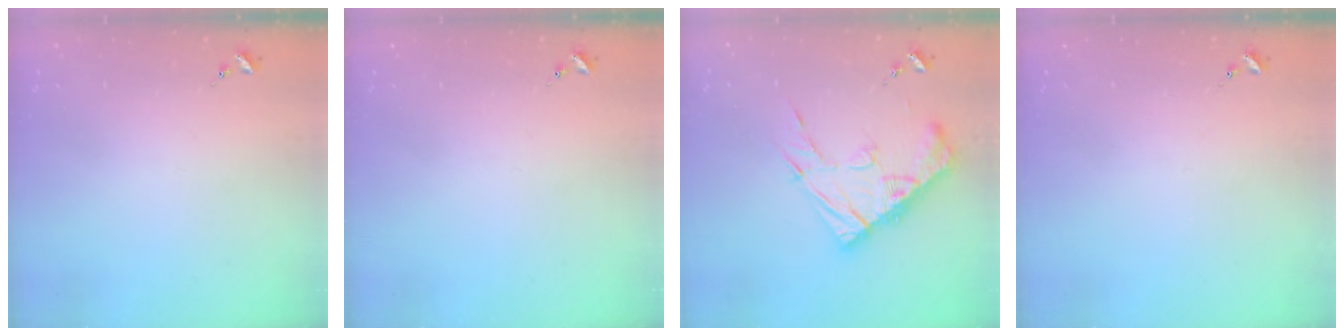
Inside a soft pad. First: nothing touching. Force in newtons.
{"total": 0.0}
{"total": 16.3, "press": 16.2, "slide": 1.3}
{"total": 0.0}